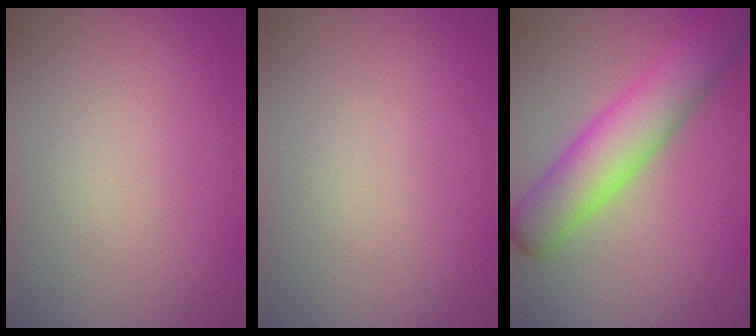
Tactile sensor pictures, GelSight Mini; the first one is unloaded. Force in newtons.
{"total": 0.0}
{"total": 7.0, "press": 7.0, "slide": 0.3}